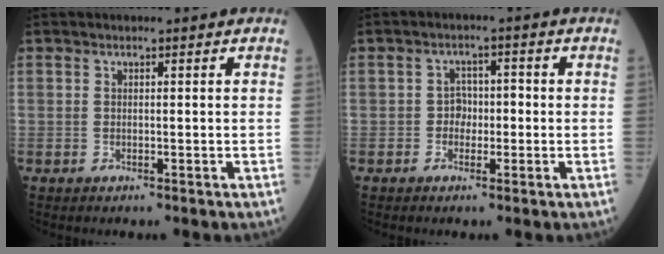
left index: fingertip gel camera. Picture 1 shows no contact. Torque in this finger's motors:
{"motor_torque": [-0.07, 0.12, 0.01, 0.00]}